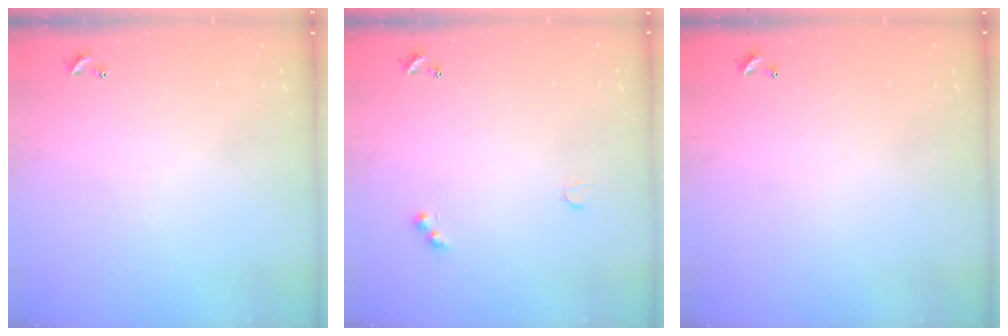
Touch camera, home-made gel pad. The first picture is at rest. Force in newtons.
{"total": 2.5, "press": 2.4, "slide": 0.5}
{"total": 2.9, "press": 2.9, "slide": 0.1}